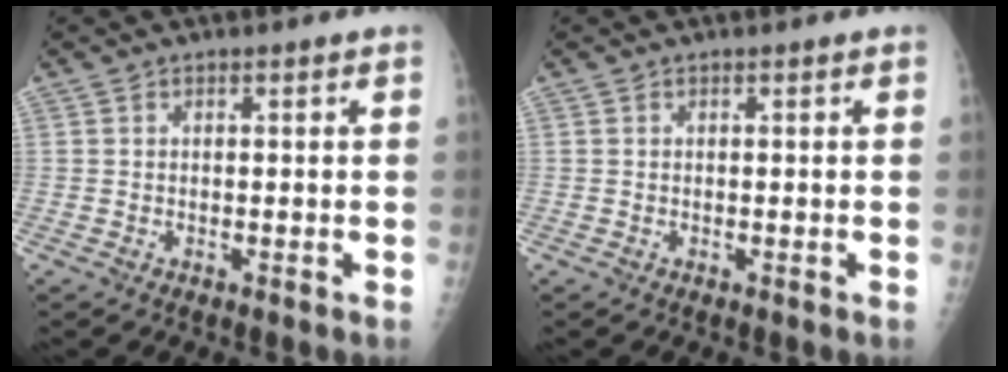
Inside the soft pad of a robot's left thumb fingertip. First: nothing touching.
{"total": 0.0}